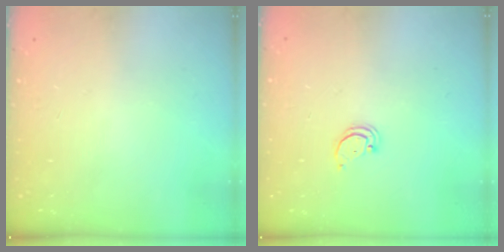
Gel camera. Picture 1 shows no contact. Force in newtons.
{"total": 1.6, "press": 1.6, "slide": 0.1}